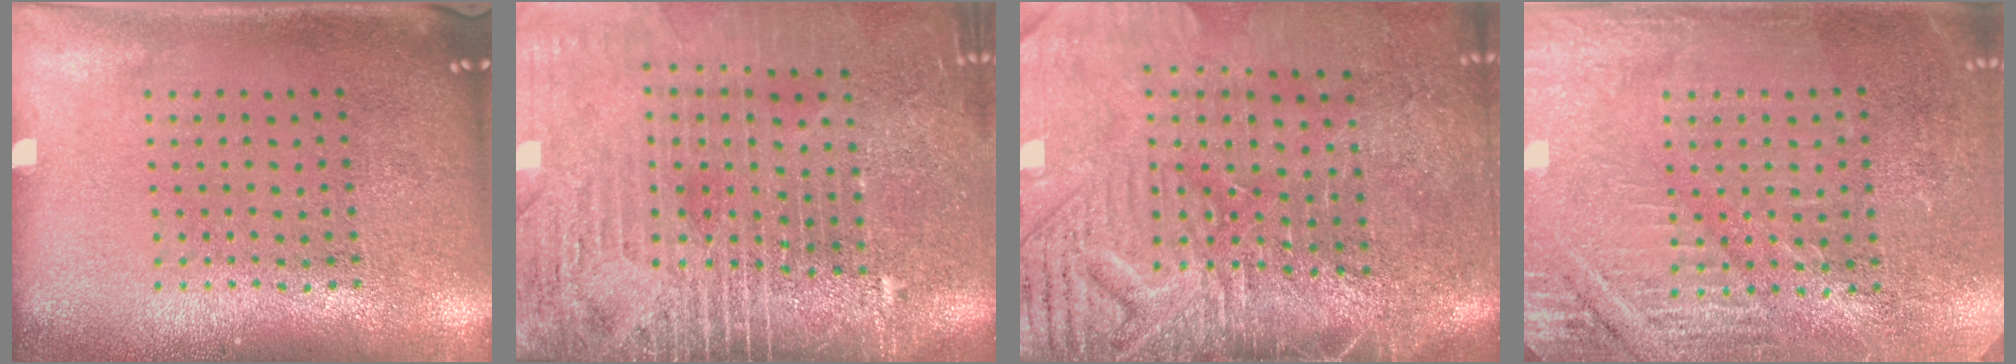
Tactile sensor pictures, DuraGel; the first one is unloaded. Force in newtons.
{"total": 4.4, "press": 3.8, "slide": 2.2}
{"total": 4.8, "press": 4.2, "slide": 2.4}
{"total": 2.9, "press": 2.9, "slide": 0.2}